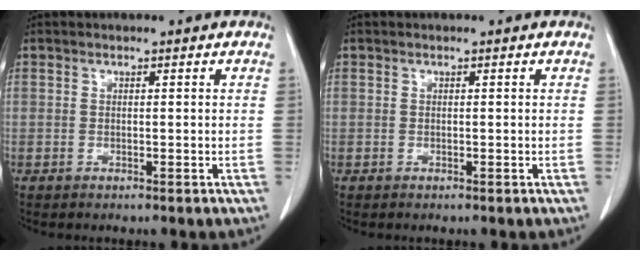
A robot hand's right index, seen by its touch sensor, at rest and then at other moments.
{"total": 0.0}